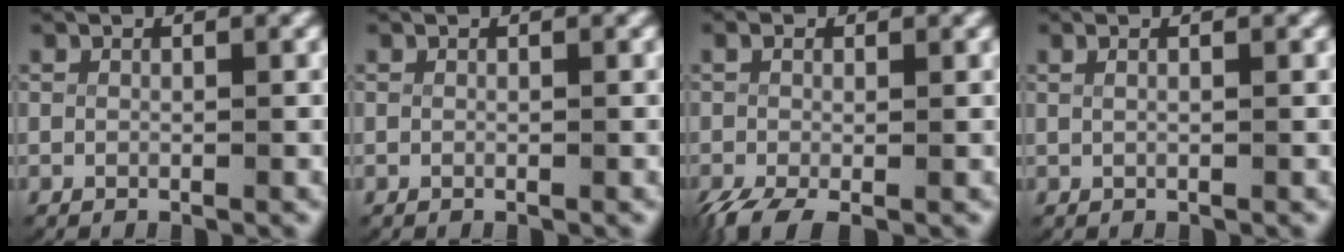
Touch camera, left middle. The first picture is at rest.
{"total": 0.0}
{"total": 3.4, "force": [-2.2, 1.6, 2.2], "torque": [-0.057, -0.028, -0.019]}
{"total": 0.7, "force": [0.3, -0.3, 0.6], "torque": [-0.013, -0.001, 0.008]}